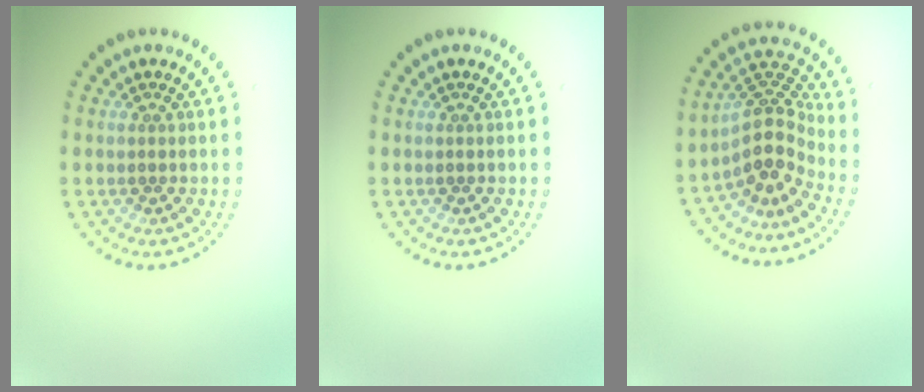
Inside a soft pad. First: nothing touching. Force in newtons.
{"total": 0.0}
{"total": 4.4, "press": 3.1, "slide": 3.1}